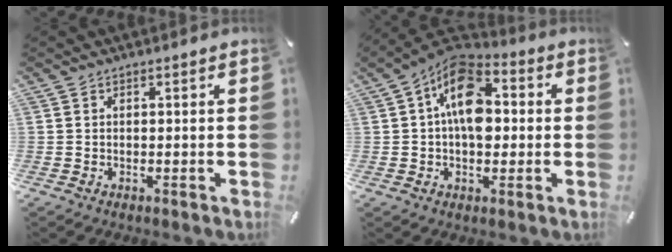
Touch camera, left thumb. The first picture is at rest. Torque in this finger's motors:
{"motor_torque": [0.37, 1.24, 2.29, -0.49, 0.52]}